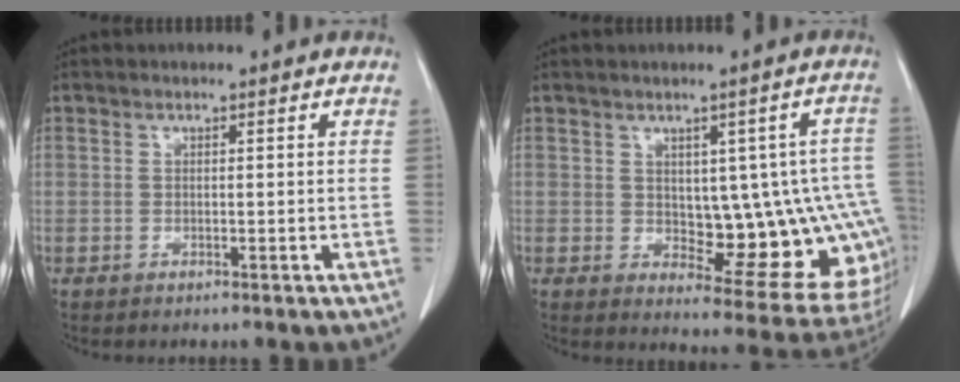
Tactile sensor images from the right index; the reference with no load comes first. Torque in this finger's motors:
{"motor_torque": [0.43, 0.43, 0.24, 0.02]}